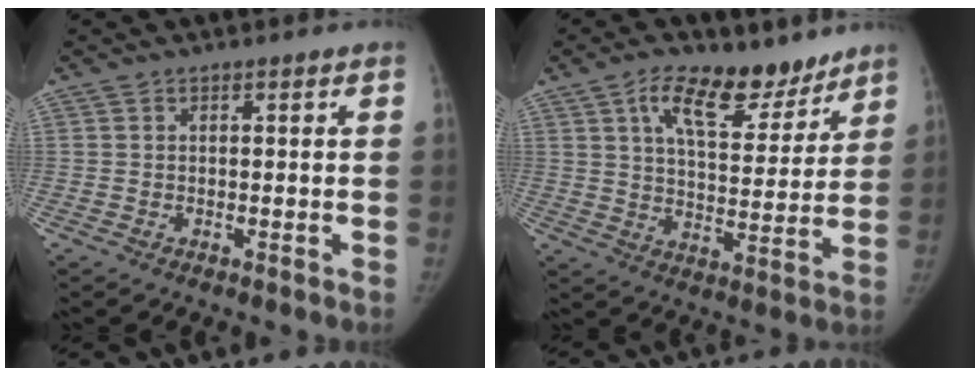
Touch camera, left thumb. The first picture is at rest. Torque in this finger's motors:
{"motor_torque": [1.12, 0.99, 0.15, 0.02, 0.06]}